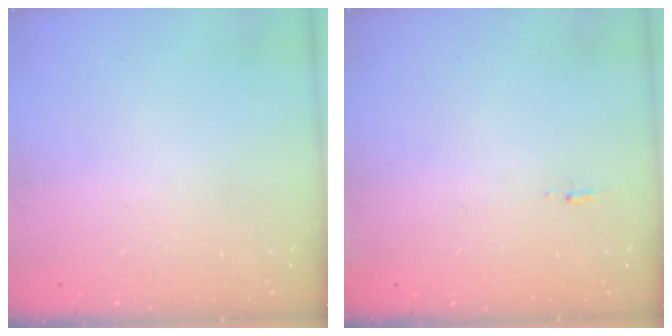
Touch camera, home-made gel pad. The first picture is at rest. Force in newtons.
{"total": 5.6, "press": 5.3, "slide": 1.8}